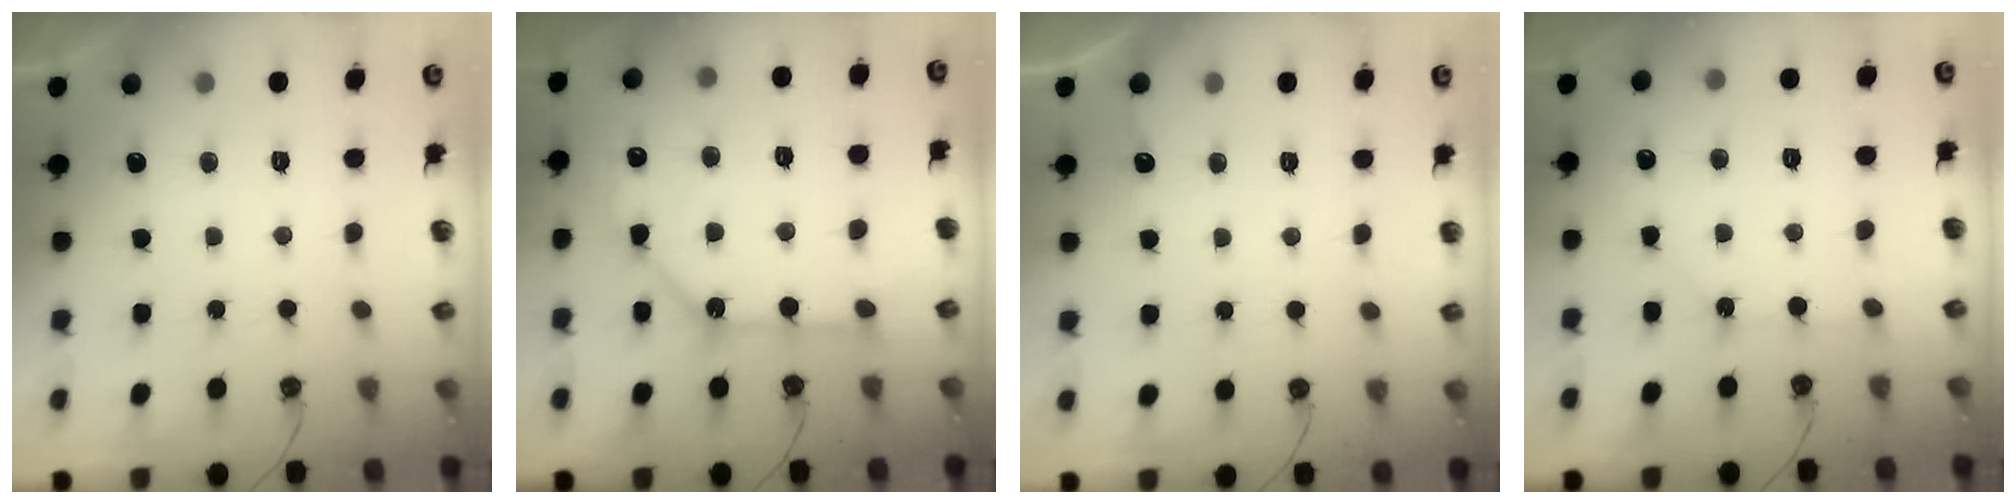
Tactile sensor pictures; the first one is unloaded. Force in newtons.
{"total": 11.2, "press": 11.2, "slide": 0.7}
{"total": 3.4, "press": 3.4, "slide": 0.4}
{"total": 1.7, "press": 1.7, "slide": 0.3}